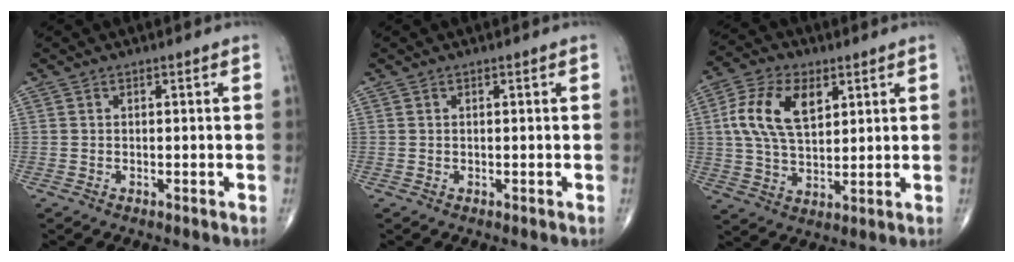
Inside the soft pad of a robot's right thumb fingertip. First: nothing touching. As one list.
[{"total": 0.0}, {"total": 12.5, "force": [3.8, 7.1, 9.6], "torque": [-0.178, -0.001, 0.070]}]